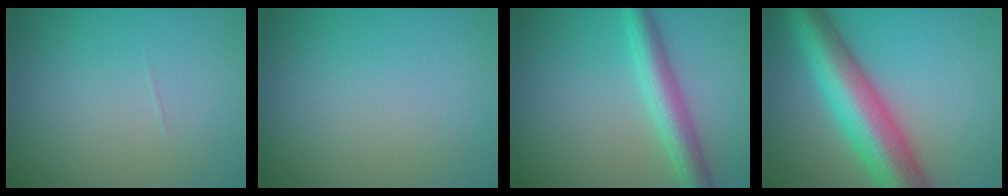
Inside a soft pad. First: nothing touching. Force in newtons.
{"total": 0.0}
{"total": 4.1, "press": 4.1, "slide": 0.0}
{"total": 10.4, "press": 10.4, "slide": 0.2}